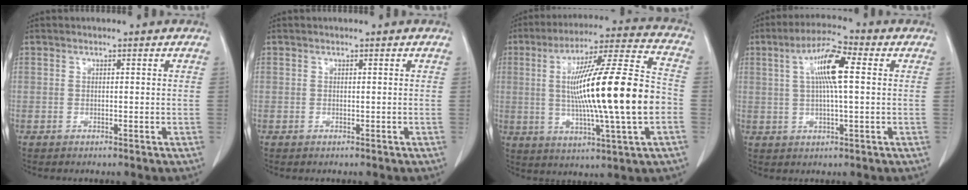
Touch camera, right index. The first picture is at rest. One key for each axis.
{"total": 0.0}
{"total": 21.1, "fx": -1.3, "fy": 0.8, "fz": 21.0, "tx": -0.354, "ty": 0.008, "tz": -0.024}
{"total": 8.3, "fx": 1.8, "fy": 1.0, "fz": 8.0, "tx": -0.152, "ty": 0.014, "tz": 0.029}